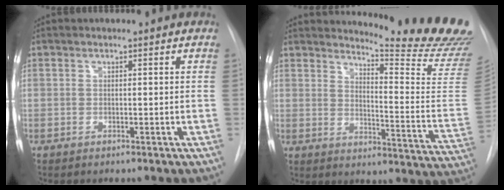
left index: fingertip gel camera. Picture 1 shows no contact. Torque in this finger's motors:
{"motor_torque": [0.98, -1.16, 0.15, 0.02]}